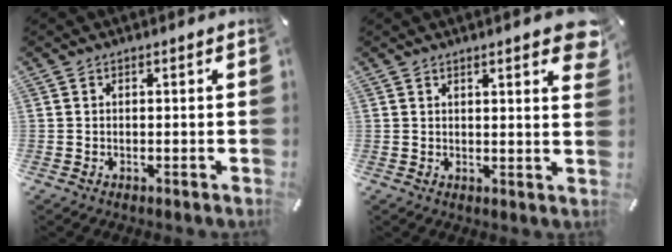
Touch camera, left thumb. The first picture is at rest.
{"total": 4.7, "force": [3.0, 1.0, 3.5], "torque": [-0.042, -0.019, 0.047]}